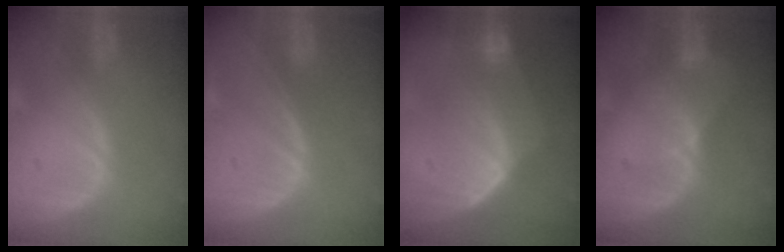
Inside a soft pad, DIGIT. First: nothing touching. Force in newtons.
{"total": 0.0}
{"total": 7.3, "press": 7.0, "slide": 2.0}
{"total": 3.6, "press": 3.3, "slide": 1.4}